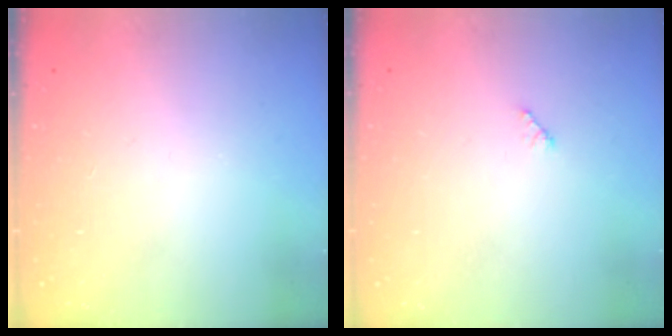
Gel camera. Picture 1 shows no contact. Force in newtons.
{"total": 2.9, "press": 2.9, "slide": 0.4}